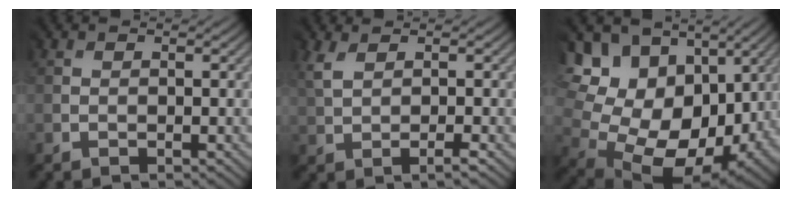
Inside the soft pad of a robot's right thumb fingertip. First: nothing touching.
{"total": 2.8, "force": [1.1, 0.7, 2.5], "torque": [-0.061, 0.004, 0.019]}
{"total": 18.6, "force": [2.2, 14.2, 11.8], "torque": [-0.200, -0.011, 0.076]}